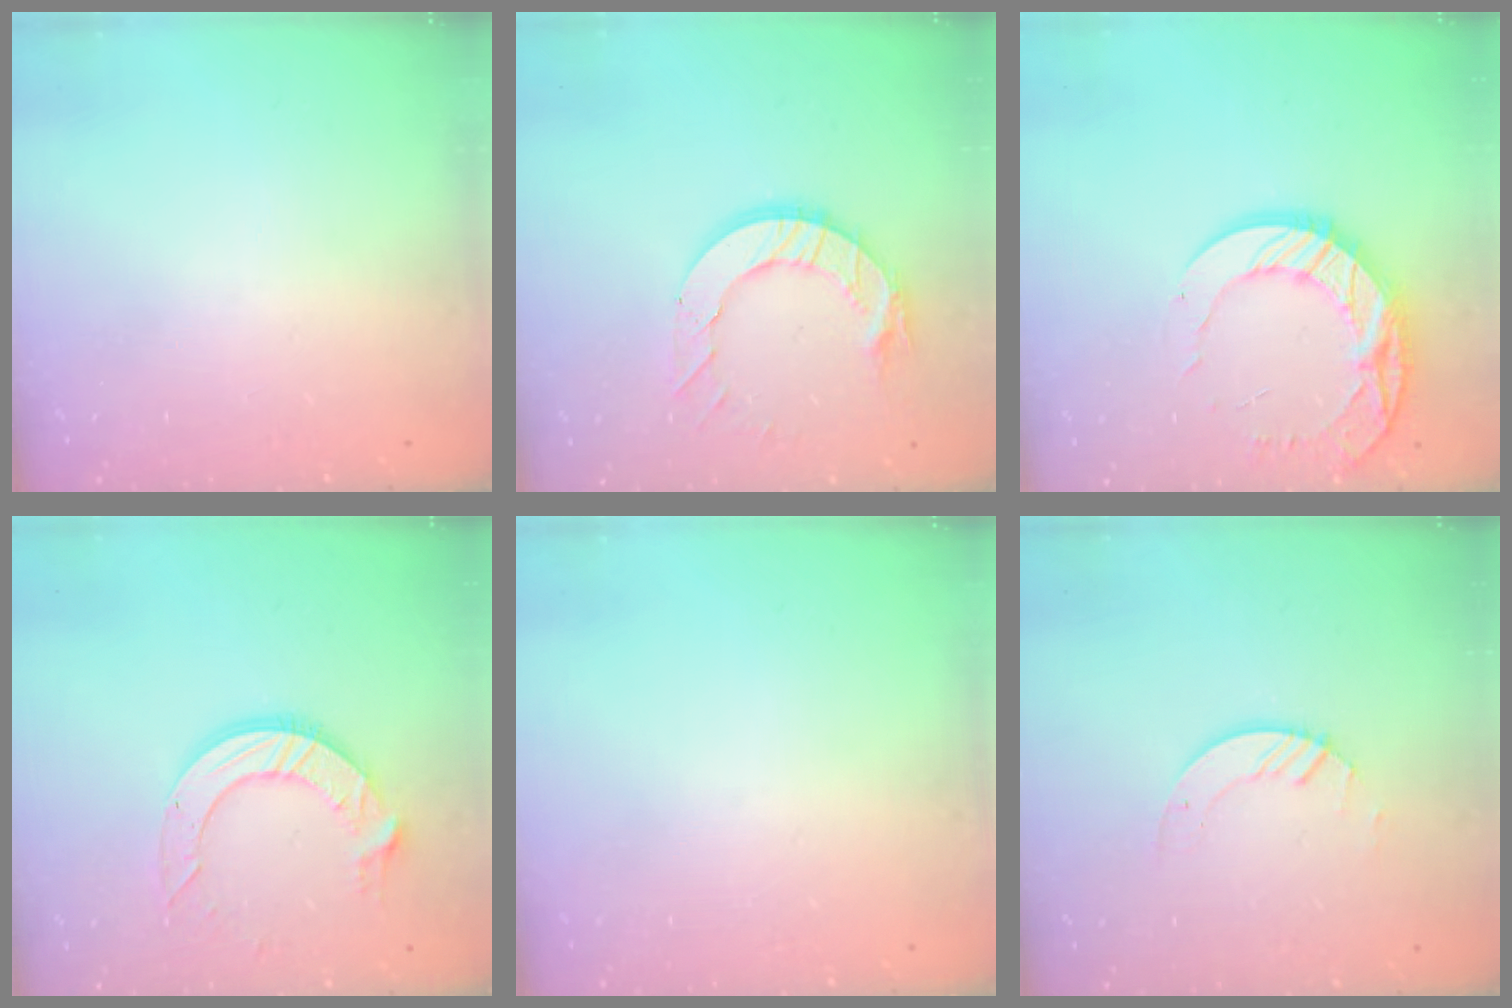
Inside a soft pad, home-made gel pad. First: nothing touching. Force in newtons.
{"total": 11.5, "press": 11.4, "slide": 1.2}
{"total": 15.4, "press": 15.3, "slide": 1.3}
{"total": 11.3, "press": 11.2, "slide": 1.1}
{"total": 0.0}
{"total": 2.8, "press": 2.8, "slide": 0.3}